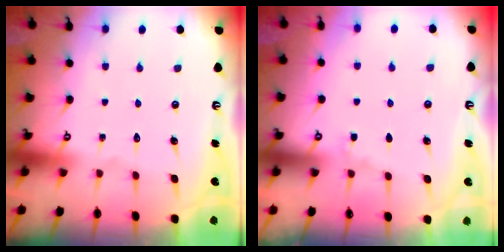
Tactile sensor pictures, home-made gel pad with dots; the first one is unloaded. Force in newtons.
{"total": 2.8, "press": 2.7, "slide": 0.4}